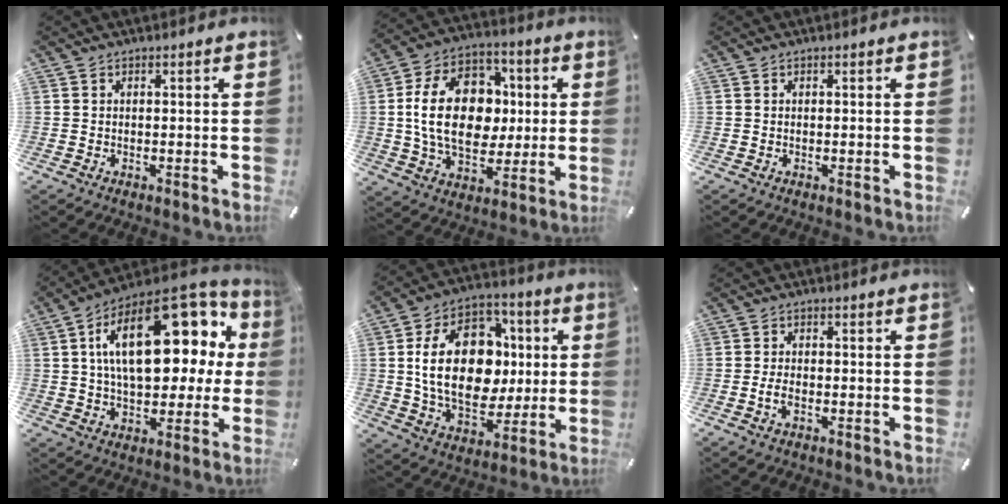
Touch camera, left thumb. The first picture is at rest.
{"total": 20.6, "force": [1.0, 14.8, 14.2], "torque": [-0.264, 0.013, 0.016]}
{"total": 0.0}
{"total": 24.9, "force": [7.7, 13.3, 19.5], "torque": [-0.320, -0.039, 0.132]}
{"total": 22.9, "force": [1.8, 16.1, 16.2], "torque": [-0.299, 0.004, 0.031]}
{"total": 2.9, "force": [-1.1, 1.5, 2.2], "torque": [-0.052, 0.000, -0.022]}